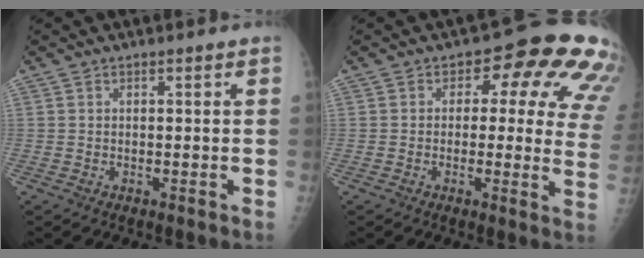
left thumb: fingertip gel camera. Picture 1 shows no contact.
{"total": 14.6, "force": [6.0, 7.9, 10.7], "torque": [-0.066, -0.017, 0.044]}